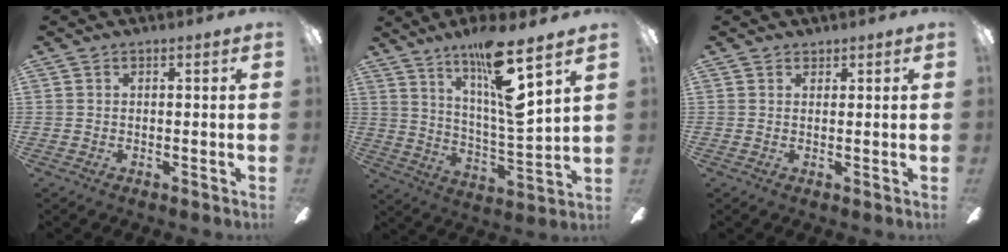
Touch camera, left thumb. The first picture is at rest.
{"total": 16.3, "force": [10.9, 1.6, 12.0], "torque": [-0.215, -0.061, 0.169]}
{"total": 1.0, "force": [0.9, 0.4, 0.0], "torque": [0.007, -0.005, 0.016]}